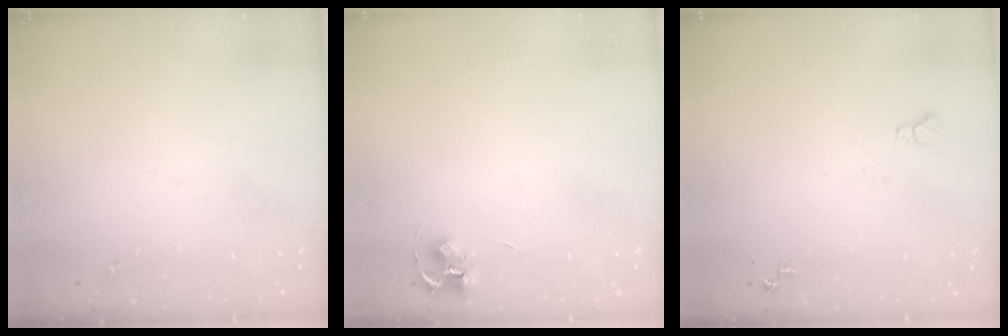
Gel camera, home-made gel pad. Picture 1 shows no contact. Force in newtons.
{"total": 4.7, "press": 4.7, "slide": 0.4}
{"total": 6.1, "press": 6.0, "slide": 0.8}